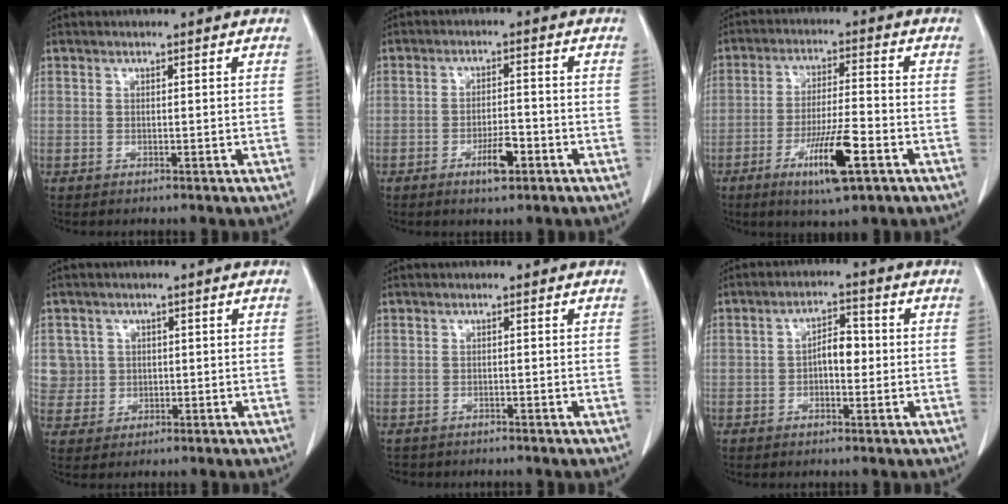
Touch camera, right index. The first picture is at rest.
{"total": 4.4, "force": [-2.4, 1.2, 3.5], "torque": [-0.061, 0.001, -0.038]}
{"total": 9.9, "force": [-4.7, 1.1, 8.6], "torque": [-0.155, -0.014, -0.077]}
{"total": 4.0, "force": [0.7, 3.9, -0.3], "torque": [0.021, 0.008, 0.017]}
{"total": 1.5, "force": [-1.3, 0.7, -0.2], "torque": [-0.006, -0.002, -0.022]}
{"total": 4.1, "force": [-0.4, 1.9, 3.7], "torque": [-0.060, 0.013, -0.007]}